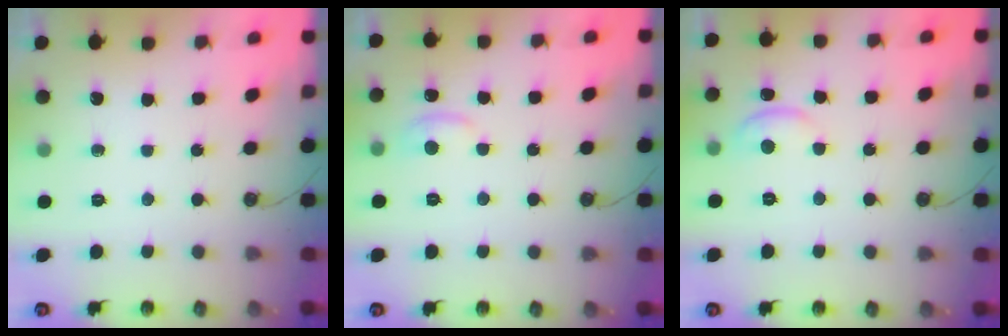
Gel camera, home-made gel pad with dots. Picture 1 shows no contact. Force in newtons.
{"total": 1.5, "press": 1.2, "slide": 0.9}
{"total": 0.5, "press": 0.1, "slide": 0.5}